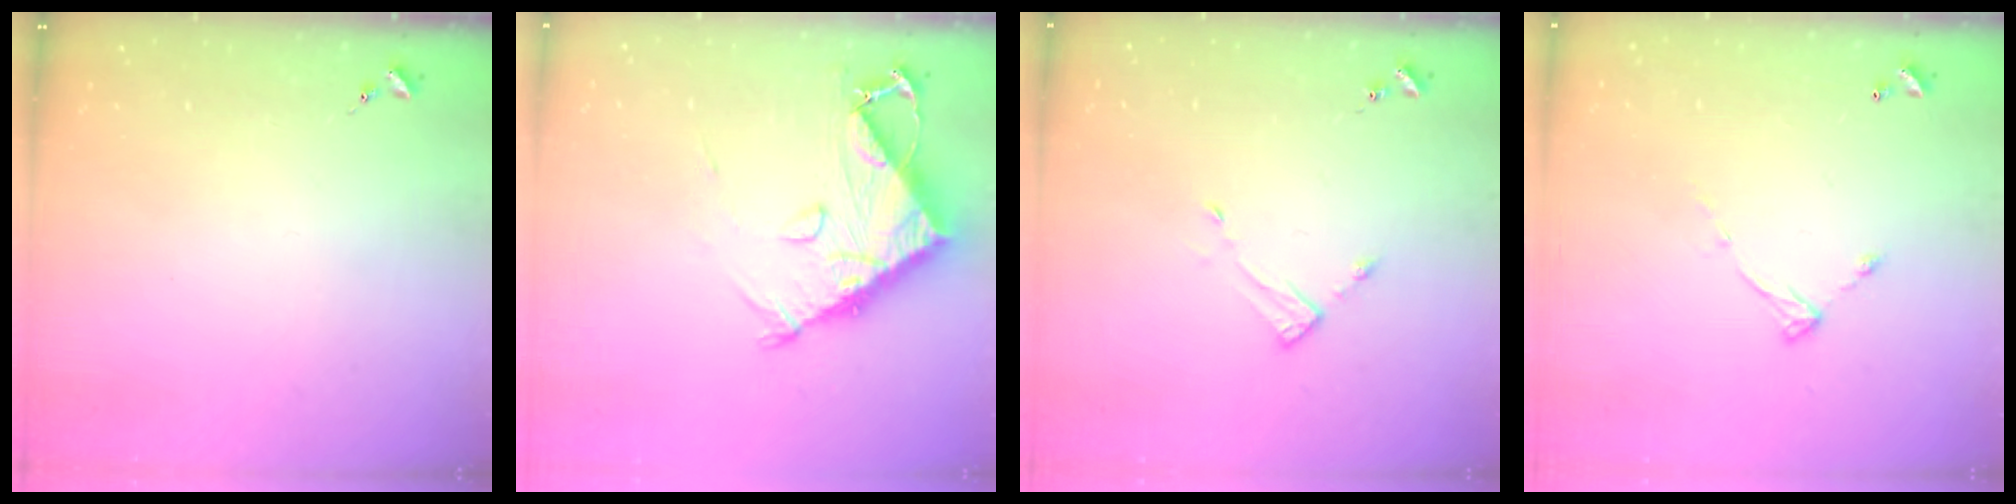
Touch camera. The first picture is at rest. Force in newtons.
{"total": 10.6, "press": 10.5, "slide": 1.0}
{"total": 3.3, "press": 3.2, "slide": 0.3}
{"total": 6.9, "press": 6.9, "slide": 0.5}